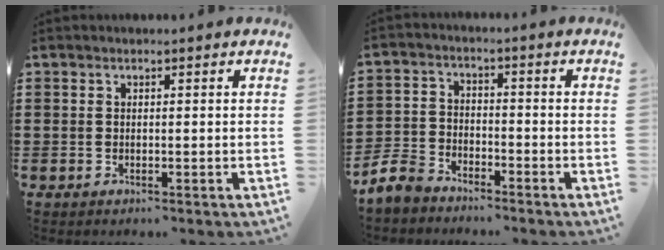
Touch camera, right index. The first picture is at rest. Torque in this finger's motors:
{"motor_torque": [-0.04, 0.07, -0.47, -0.21]}